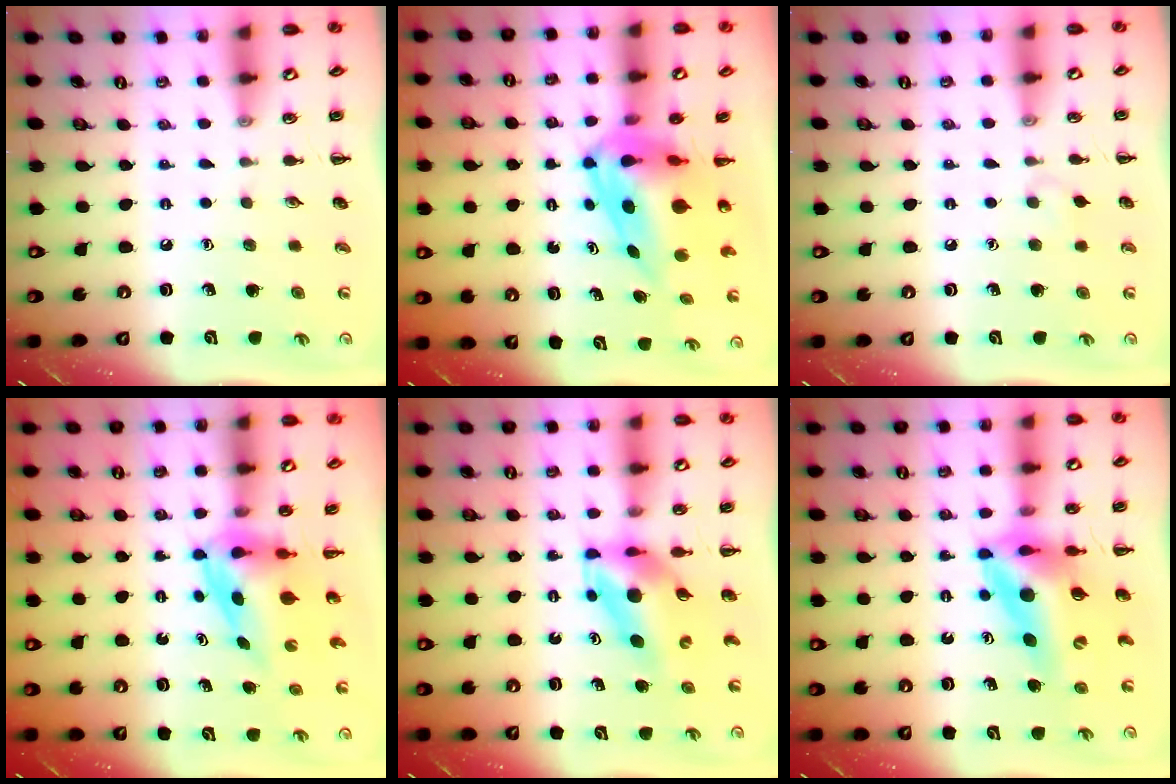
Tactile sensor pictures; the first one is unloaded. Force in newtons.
{"total": 9.9, "press": 9.3, "slide": 3.2}
{"total": 3.7, "press": 3.4, "slide": 1.4}
{"total": 4.0, "press": 3.9, "slide": 0.7}
{"total": 6.8, "press": 6.6, "slide": 1.6}
{"total": 13.1, "press": 12.5, "slide": 3.9}